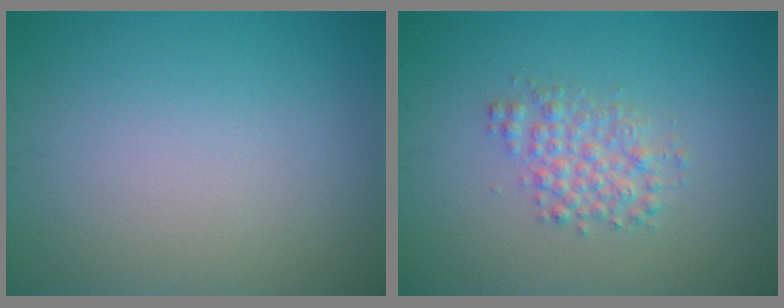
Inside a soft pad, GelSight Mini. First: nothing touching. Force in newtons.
{"total": 2.6, "press": 2.6, "slide": 0.0}